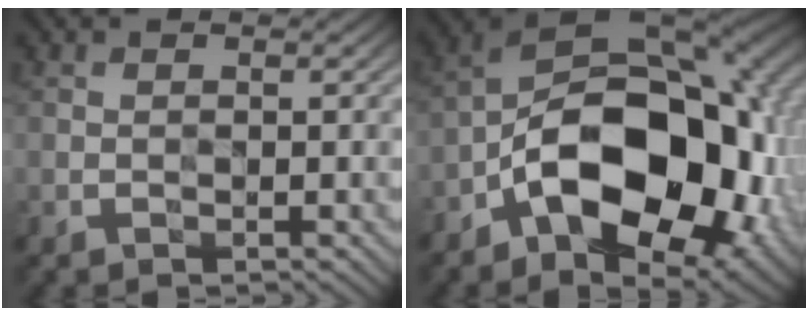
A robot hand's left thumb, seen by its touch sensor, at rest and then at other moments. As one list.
[{"total": 20.2, "force": [-5.5, 11.8, 15.4], "torque": [-0.261, -0.021, -0.089]}]